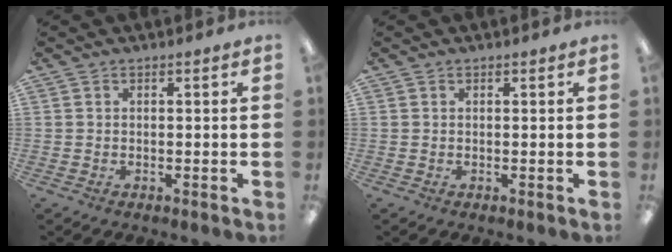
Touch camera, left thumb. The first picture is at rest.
{"total": 0.0}